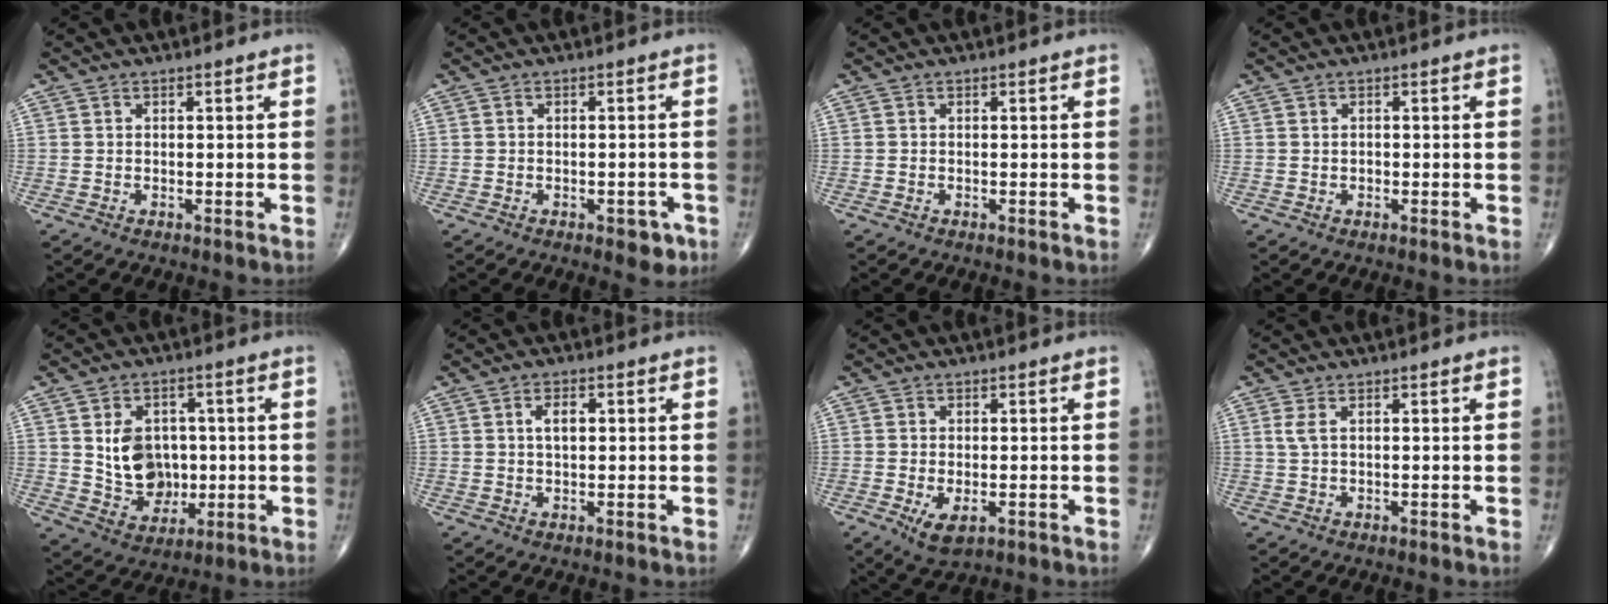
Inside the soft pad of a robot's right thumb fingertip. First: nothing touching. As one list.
[{"total": 3.5, "force": [-1.8, 1.9, 2.4], "torque": [-0.012, 0.005, -0.020]}, {"total": 0.0}, {"total": 0.6, "force": [0.0, 0.5, 0.3], "torque": [-0.004, 0.001, -0.001]}, {"total": 10.8, "force": [0.9, 8.4, 6.6], "torque": [-0.071, -0.009, 0.027]}, {"total": 3.1, "force": [0.7, 1.6, 2.5], "torque": [-0.042, 0.002, 0.010]}, {"total": 4.5, "force": [-1.4, 2.2, 3.7], "torque": [-0.065, -0.011, -0.018]}, {"total": 1.7, "force": [0.6, 0.5, 1.5], "torque": [-0.045, 0.007, 0.018]}]